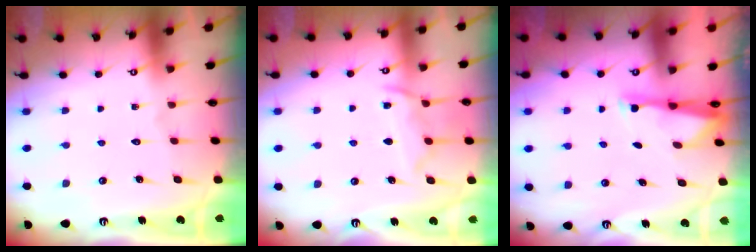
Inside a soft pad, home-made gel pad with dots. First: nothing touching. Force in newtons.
{"total": 9.8, "press": 9.7, "slide": 1.2}
{"total": 2.8, "press": 2.7, "slide": 0.4}